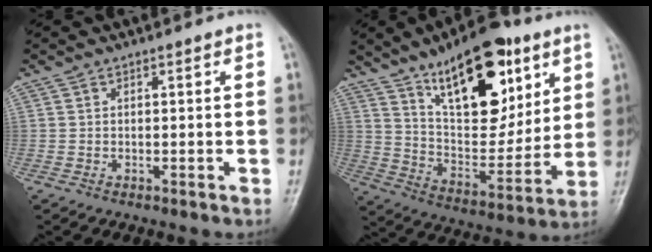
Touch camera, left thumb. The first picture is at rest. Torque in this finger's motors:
{"motor_torque": [2.00, 1.57, 2.06, -0.71, 0.67]}